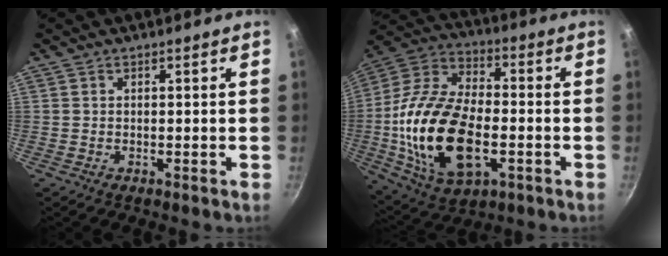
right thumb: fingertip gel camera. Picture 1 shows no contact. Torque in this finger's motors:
{"motor_torque": [-0.09, 1.47, 2.08, -0.67, 0.61]}